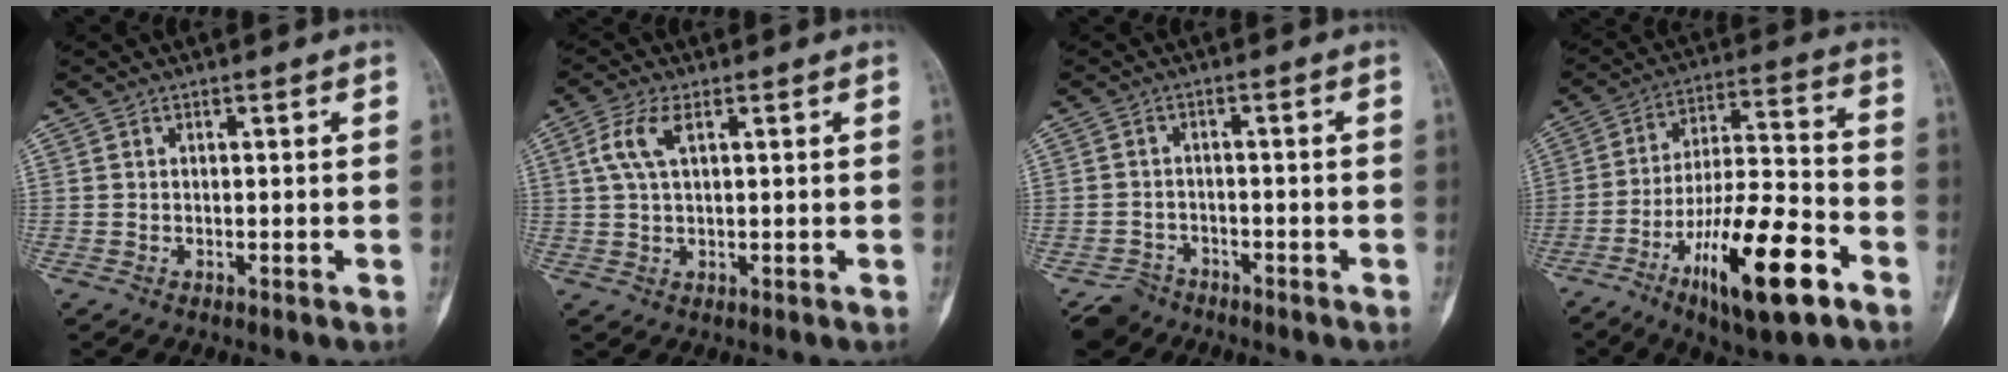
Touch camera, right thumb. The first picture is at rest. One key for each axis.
{"total": 5.3, "fx": 1.8, "fy": 2.2, "fz": 4.5, "tx": -0.107, "ty": 0.010, "tz": 0.037}
{"total": 3.9, "fx": -3.0, "fy": 2.4, "fz": -0.2, "tx": 0.010, "ty": 0.016, "tz": -0.055}
{"total": 18.4, "fx": -9.0, "fy": 5.1, "fz": 15.2, "tx": -0.260, "ty": 0.052, "tz": -0.143}